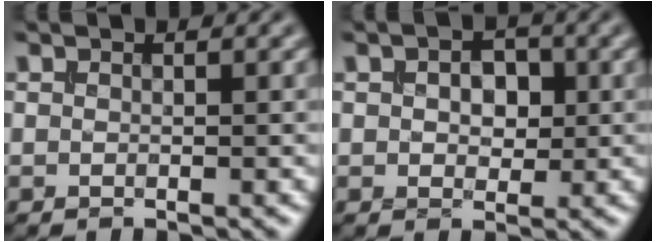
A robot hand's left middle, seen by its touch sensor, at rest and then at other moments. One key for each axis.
{"total": 3.0, "fx": 0.6, "fy": 2.0, "fz": 2.2, "tx": -0.036, "ty": 0.003, "tz": 0.008}